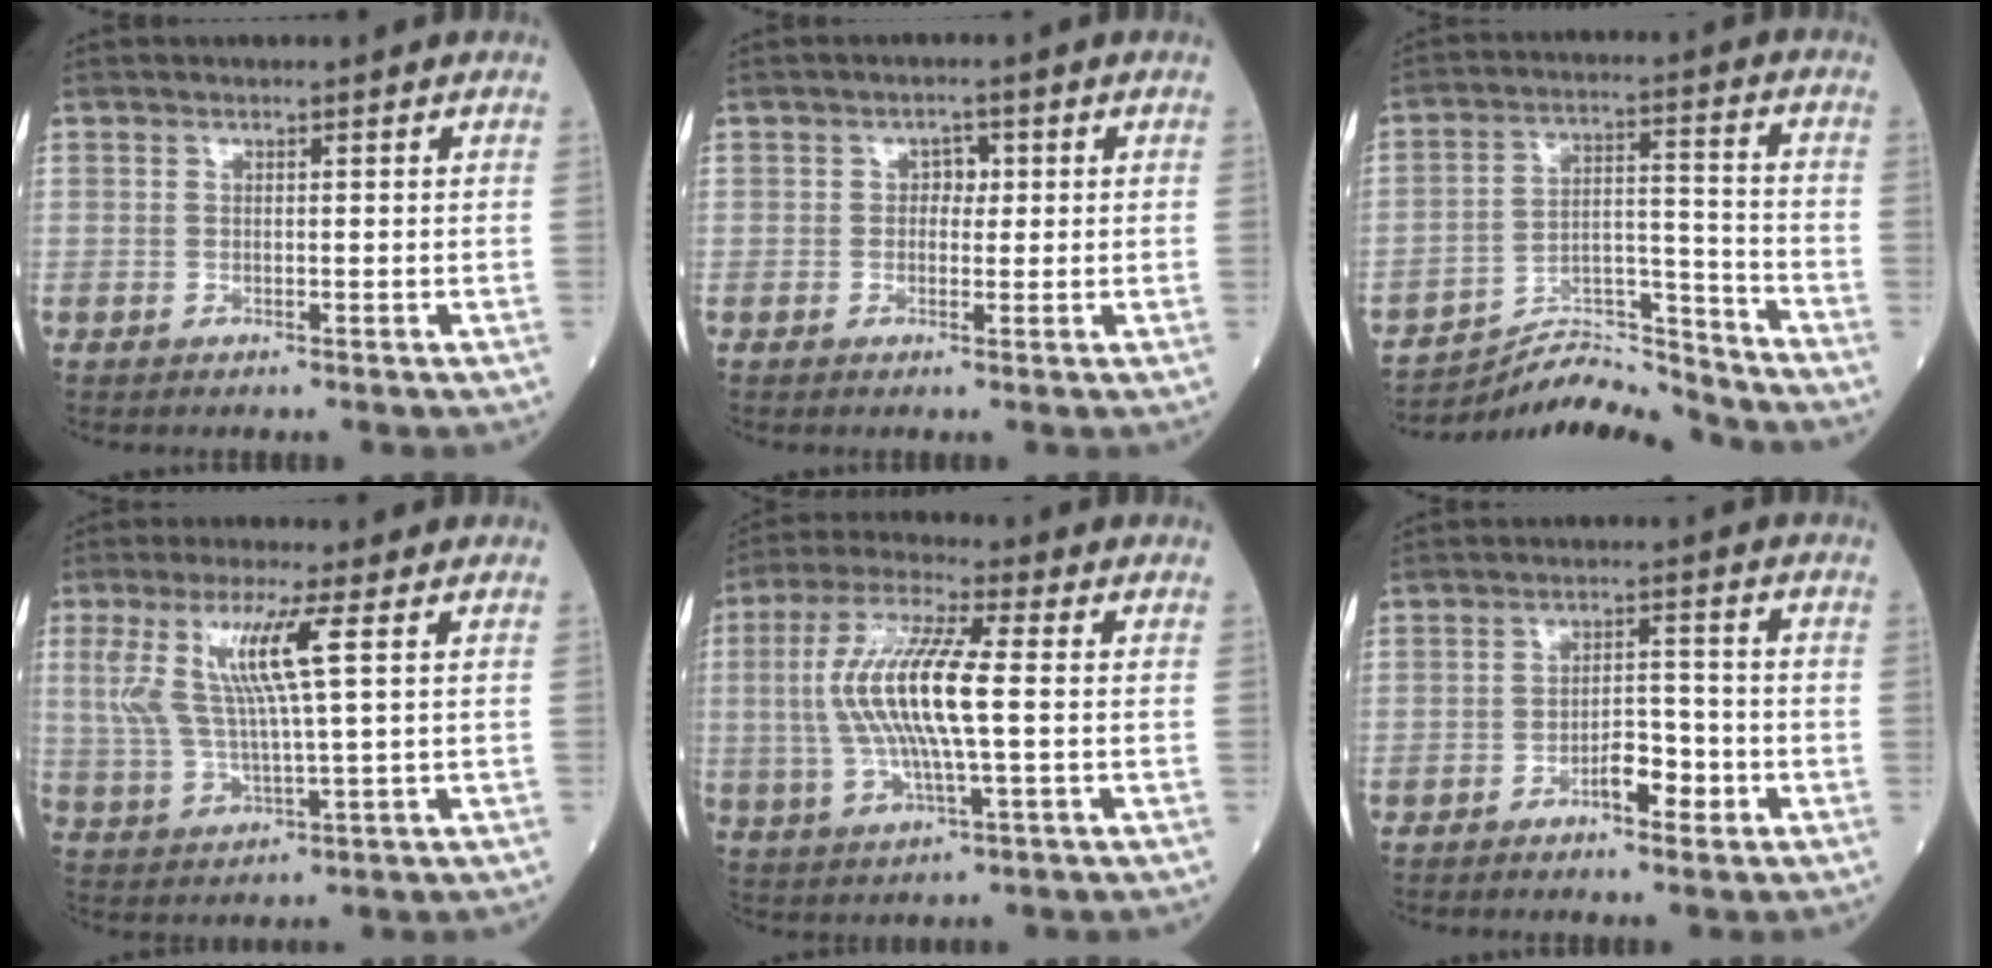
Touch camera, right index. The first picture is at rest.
{"total": 1.9, "force": [0.4, 1.3, 1.3], "torque": [-0.013, 0.005, 0.005]}
{"total": 11.1, "force": [-11.0, -0.5, -0.2], "torque": [-0.002, 0.041, -0.191]}
{"total": 9.8, "force": [3.0, 0.4, 9.4], "torque": [-0.210, 0.008, 0.062]}
{"total": 13.0, "force": [0.5, 2.0, 12.8], "torque": [-0.271, 0.009, 0.007]}
{"total": 4.3, "force": [-2.2, 1.5, 3.3], "torque": [-0.052, 0.008, -0.037]}